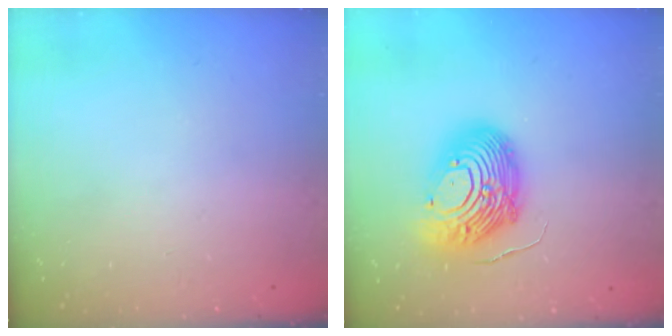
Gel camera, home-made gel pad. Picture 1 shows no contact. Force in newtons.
{"total": 18.0, "press": 17.9, "slide": 1.9}